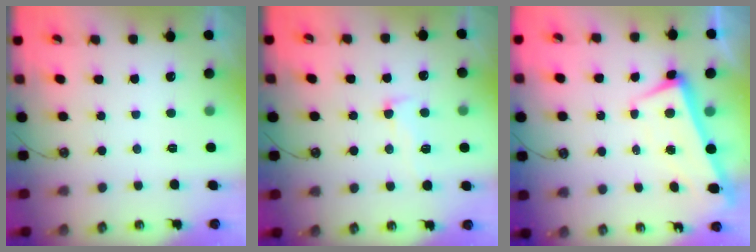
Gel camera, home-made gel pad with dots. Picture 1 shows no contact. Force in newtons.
{"total": 4.0, "press": 3.8, "slide": 1.3}
{"total": 1.8, "press": 0.9, "slide": 1.6}